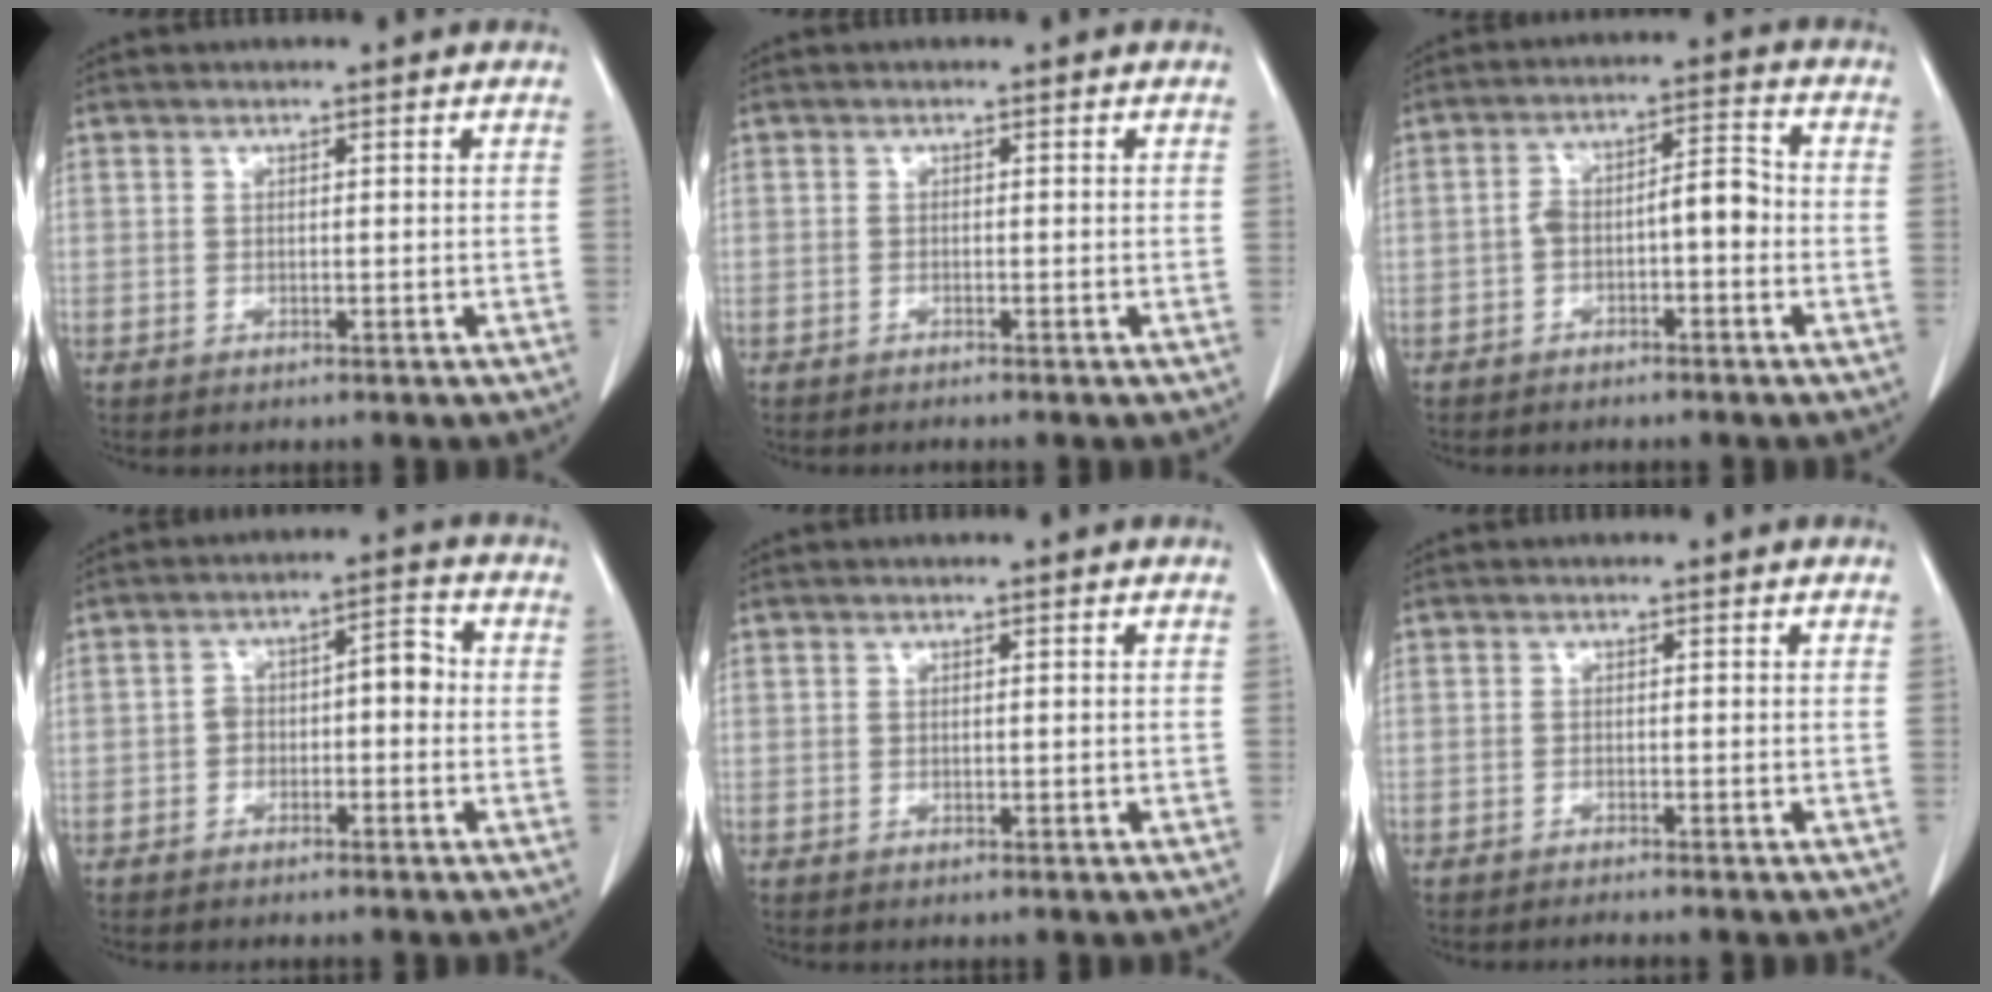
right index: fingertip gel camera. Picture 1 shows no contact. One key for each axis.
{"total": 0.9, "fx": -0.8, "fy": -0.1, "fz": 0.3, "tx": -0.005, "ty": 0.001, "tz": -0.011}
{"total": 5.7, "fx": -1.7, "fy": 1.8, "fz": 5.2, "tx": -0.089, "ty": 0.032, "tz": -0.026}
{"total": 5.0, "fx": -0.9, "fy": 2.5, "fz": 4.3, "tx": -0.064, "ty": 0.036, "tz": -0.016}
{"total": 0.0}
{"total": 1.1, "fx": -1.0, "fy": -0.3, "fz": 0.3, "tx": -0.004, "ty": 0.000, "tz": -0.016}